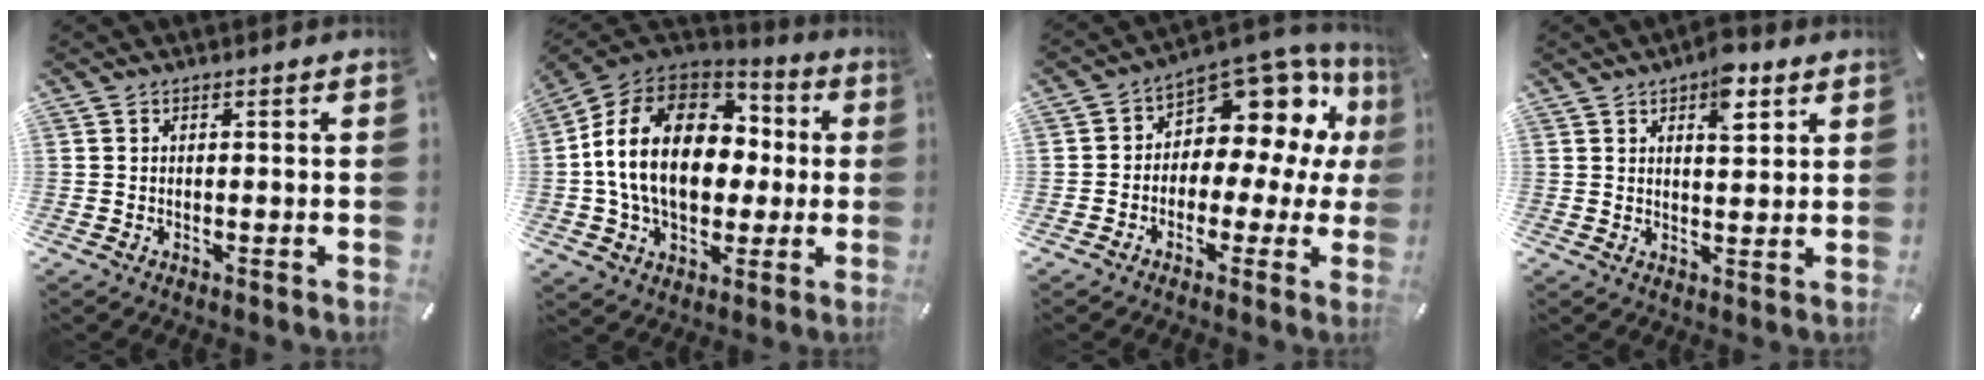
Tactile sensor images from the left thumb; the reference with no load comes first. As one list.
[{"total": 21.9, "force": [1.3, 15.8, 15.1], "torque": [-0.307, 0.018, 0.025]}, {"total": 11.9, "force": [5.6, 7.6, 7.2], "torque": [-0.111, -0.052, 0.097]}, {"total": 7.1, "force": [4.1, 3.3, 4.8], "torque": [-0.055, -0.015, 0.063]}]